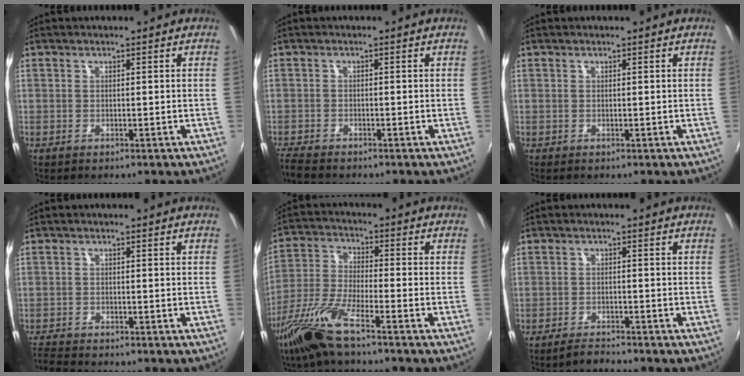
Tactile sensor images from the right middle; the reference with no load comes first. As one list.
[{"total": 3.8, "force": [-3.5, 0.7, 1.3], "torque": [-0.038, -0.021, -0.072]}, {"total": 0.0}, {"total": 3.7, "force": [-3.7, 0.3, 0.6], "torque": [-0.029, -0.018, -0.075]}, {"total": 11.8, "force": [-8.1, 1.5, 8.4], "torque": [-0.186, -0.023, -0.164]}, {"total": 2.3, "force": [-2.2, 0.3, 0.4], "torque": [-0.017, -0.004, -0.041]}]